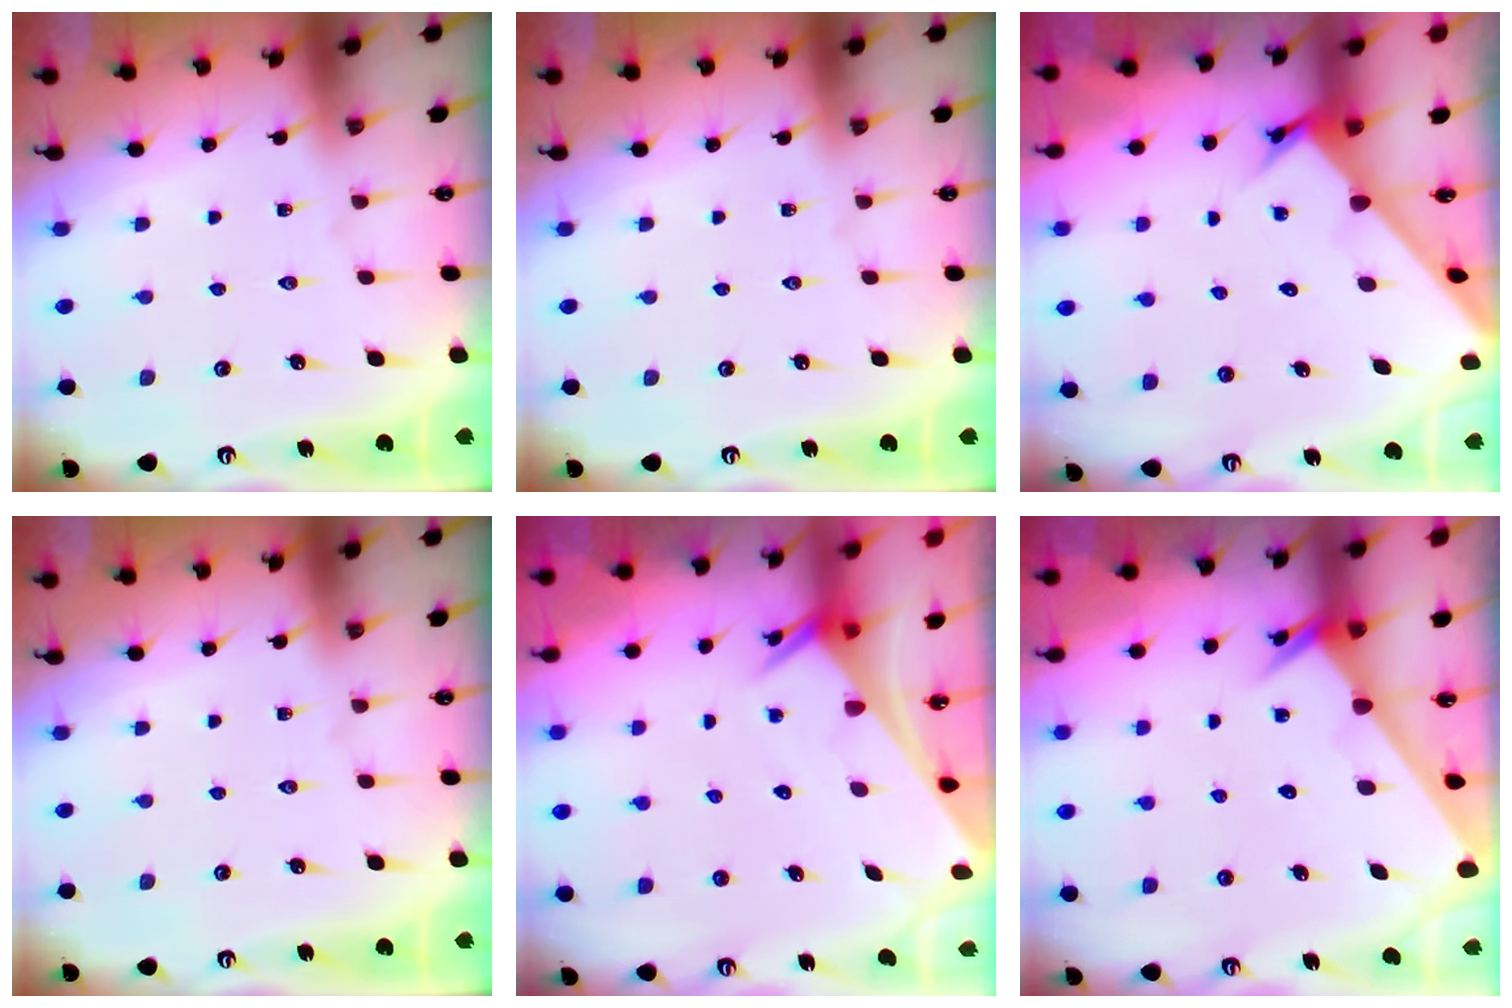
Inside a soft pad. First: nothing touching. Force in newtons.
{"total": 0.0}
{"total": 2.8, "press": 2.8, "slide": 0.3}
{"total": 0.0}
{"total": 2.6, "press": 2.6, "slide": 0.1}
{"total": 2.3, "press": 2.3, "slide": 0.1}